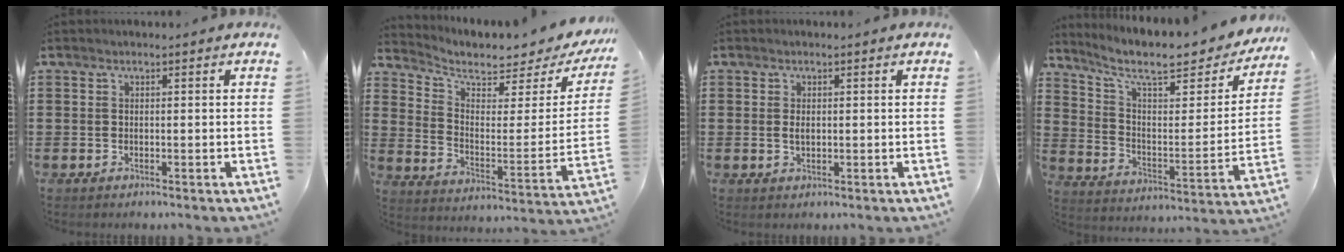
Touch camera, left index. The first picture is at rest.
{"total": 5.3, "force": [4.5, 1.5, 2.5], "torque": [-0.067, -0.037, 0.072]}
{"total": 1.4, "force": [0.2, 0.7, 1.2], "torque": [-0.027, 0.003, 0.003]}
{"total": 9.9, "force": [7.9, 2.2, 5.5], "torque": [-0.124, -0.052, 0.130]}